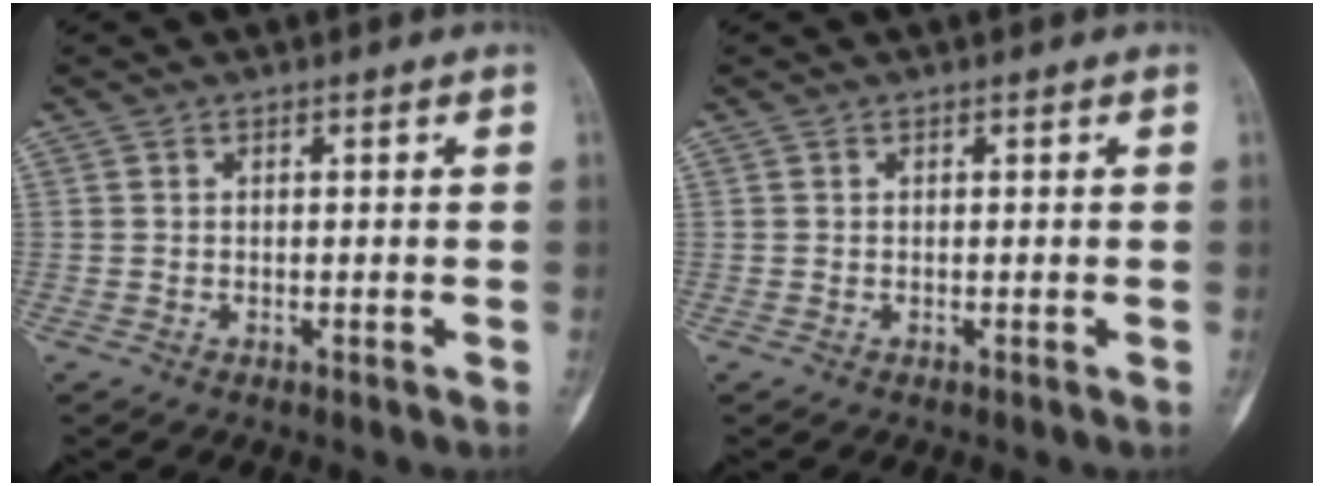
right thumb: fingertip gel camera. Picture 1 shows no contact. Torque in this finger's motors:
{"motor_torque": [0.27, 0.42, 0.11, -0.04, -0.02]}